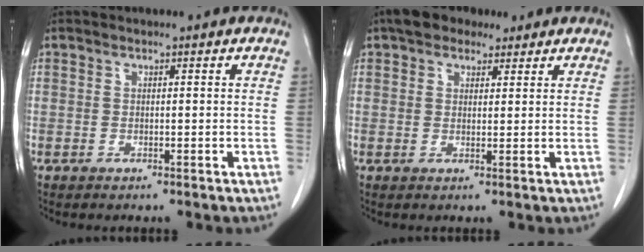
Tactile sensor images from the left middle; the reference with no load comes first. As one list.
[{"total": 5.5, "force": [3.9, 3.1, 2.3], "torque": [-0.040, 0.026, 0.068]}]